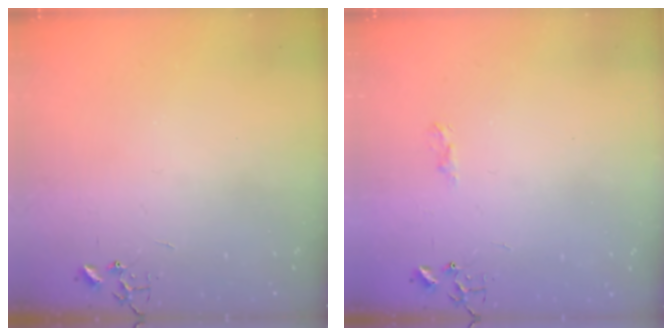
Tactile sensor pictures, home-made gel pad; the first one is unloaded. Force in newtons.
{"total": 5.6, "press": 5.6, "slide": 0.6}